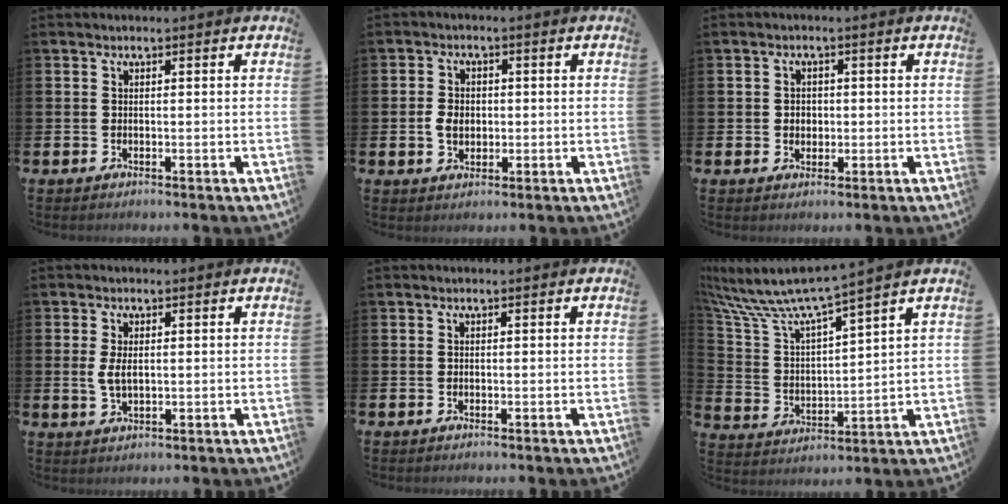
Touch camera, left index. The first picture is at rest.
{"total": 3.4, "force": [-0.2, 2.6, 2.1], "torque": [-0.023, 0.002, -0.011]}
{"total": 1.9, "force": [0.2, 1.7, 0.7], "torque": [0.005, 0.001, -0.004]}
{"total": 2.8, "force": [0.5, 1.4, 2.3], "torque": [-0.034, 0.000, 0.004]}
{"total": 0.0}
{"total": 7.6, "force": [6.9, 0.5, 3.1], "torque": [-0.095, -0.048, 0.111]}